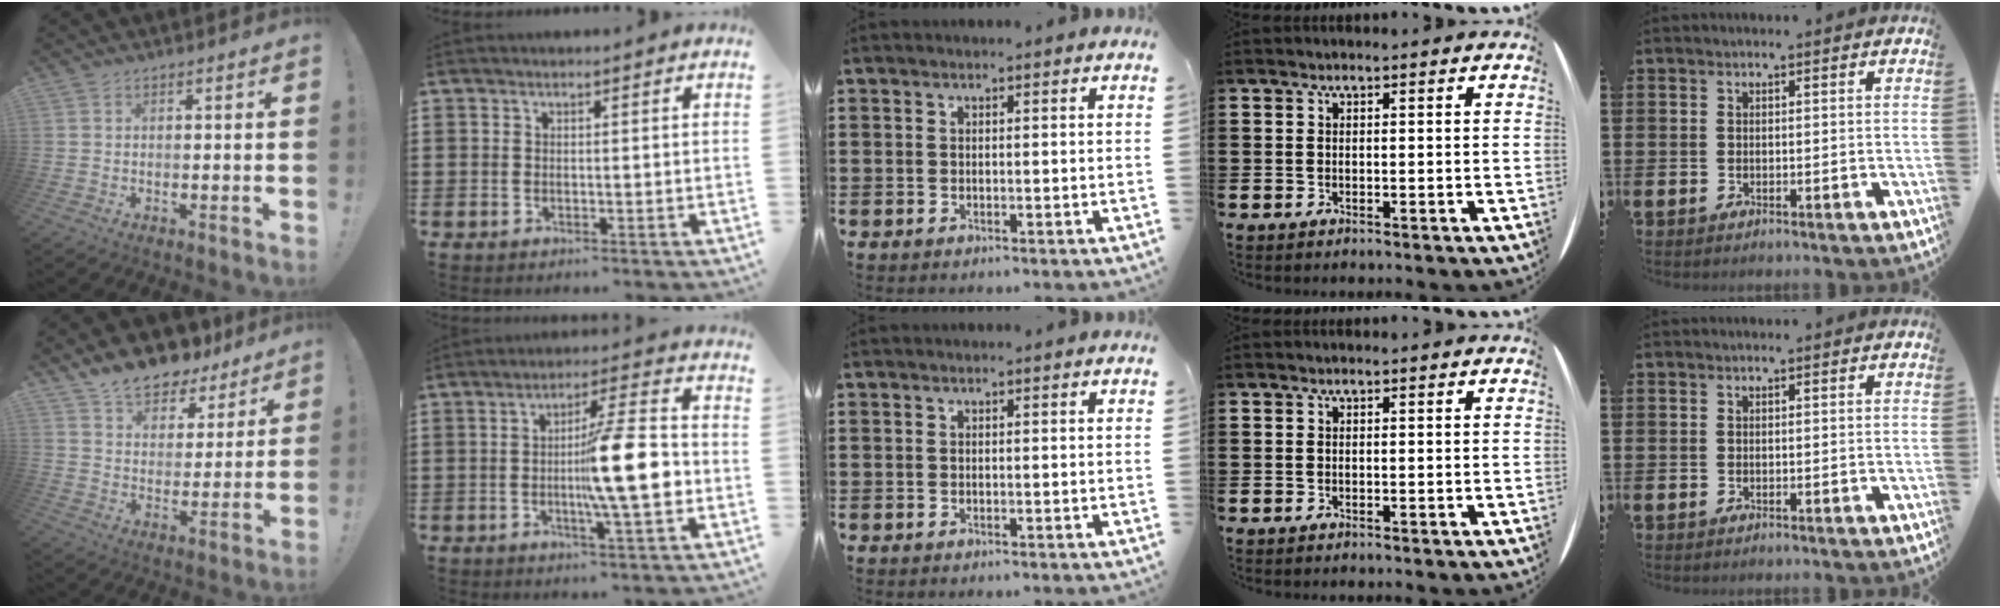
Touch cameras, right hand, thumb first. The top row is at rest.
{"thumb": {"total": 10.7, "force": [9.6, 4.3, 1.9], "torque": [-0.045, -0.081, 0.179]}, "index": {"total": 11.5, "force": [-1.7, 1.8, 11.2], "torque": [-0.170, -0.009, -0.035]}}